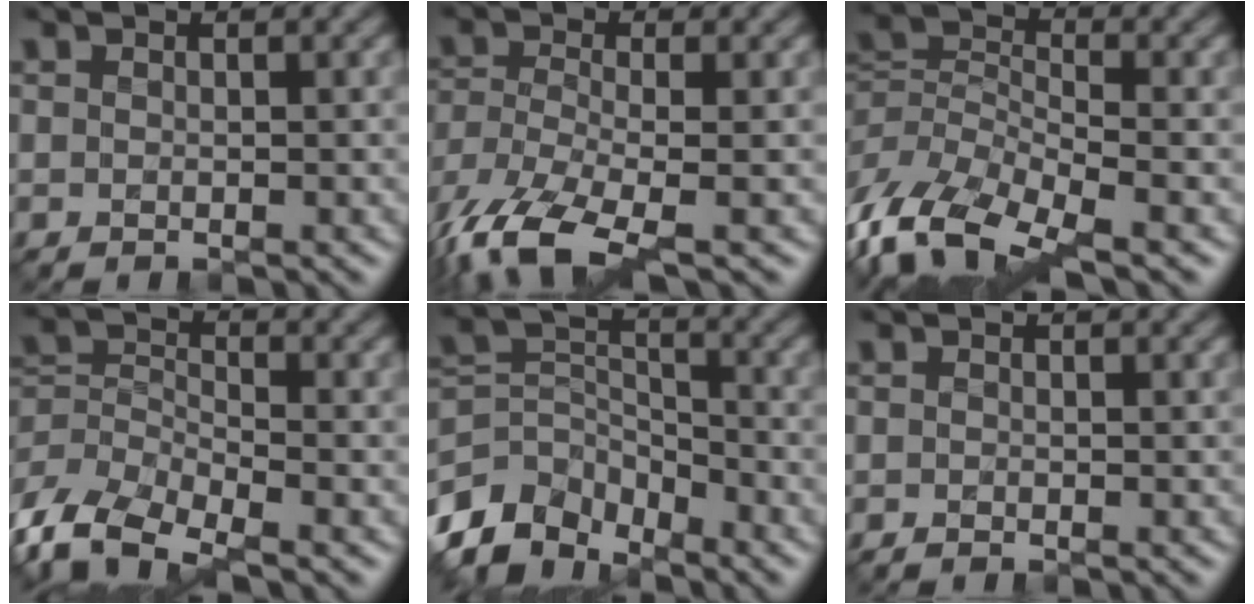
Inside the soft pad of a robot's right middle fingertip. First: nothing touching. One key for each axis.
{"total": 9.2, "fx": -5.6, "fy": 3.4, "fz": 6.5, "tx": -0.146, "ty": -0.027, "tz": -0.106}
{"total": 9.1, "fx": -5.1, "fy": 3.8, "fz": 6.5, "tx": -0.131, "ty": -0.009, "tz": -0.109}
{"total": 6.4, "fx": -4.0, "fy": 3.2, "fz": 3.8, "tx": -0.084, "ty": -0.009, "tz": -0.088}
{"total": 7.6, "fx": -5.6, "fy": 3.9, "fz": 3.2, "tx": -0.064, "ty": -0.006, "tz": -0.124}
{"total": 0.0}